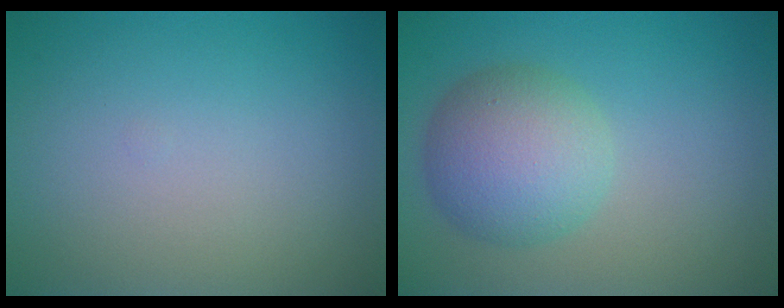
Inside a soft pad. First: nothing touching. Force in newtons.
{"total": 5.9, "press": 5.9, "slide": 0.2}